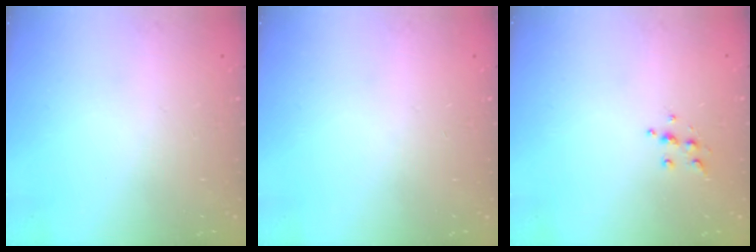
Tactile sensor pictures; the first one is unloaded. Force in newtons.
{"total": 0.0}
{"total": 6.7, "press": 6.7, "slide": 0.8}